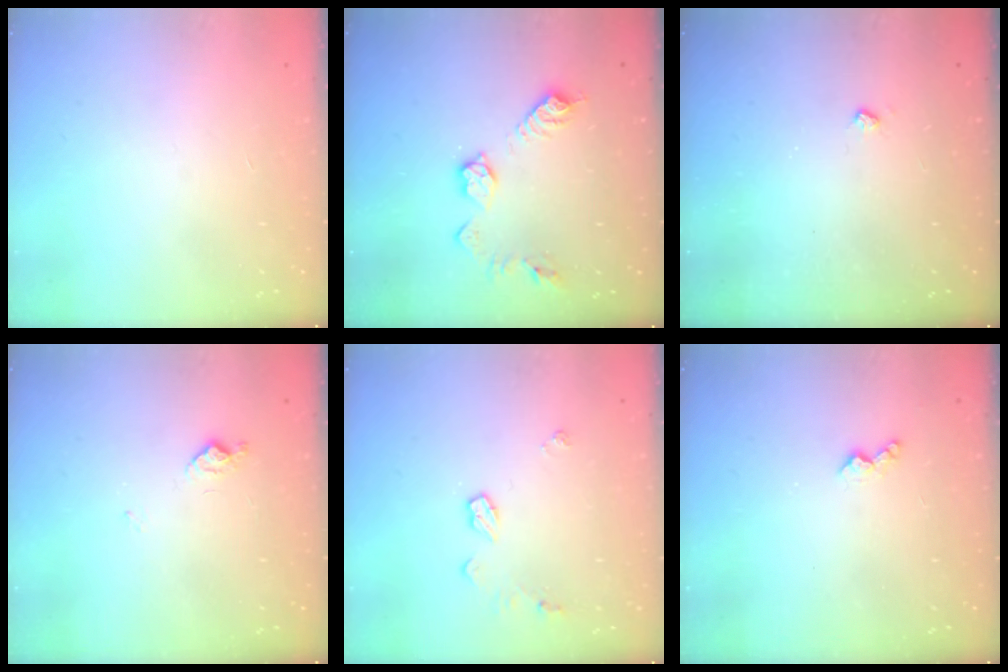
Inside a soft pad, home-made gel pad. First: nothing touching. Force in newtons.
{"total": 10.4, "press": 10.4, "slide": 0.5}
{"total": 3.8, "press": 3.7, "slide": 0.7}
{"total": 6.7, "press": 6.6, "slide": 0.8}
{"total": 6.8, "press": 6.8, "slide": 0.2}
{"total": 3.1, "press": 3.1, "slide": 0.4}